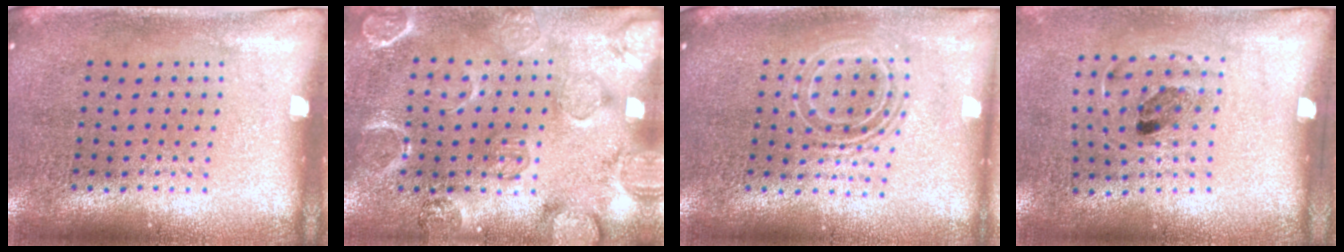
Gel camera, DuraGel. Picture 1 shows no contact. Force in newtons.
{"total": 2.4, "press": 2.2, "slide": 0.8}
{"total": 1.7, "press": 1.2, "slide": 1.1}
{"total": 1.2, "press": 0.7, "slide": 0.9}